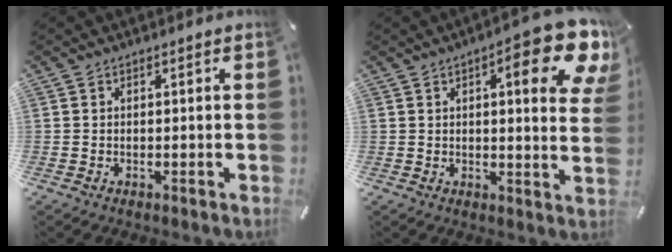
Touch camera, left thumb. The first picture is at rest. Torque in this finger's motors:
{"motor_torque": [0.76, 0.75, 0.41, -0.41, 0.14]}